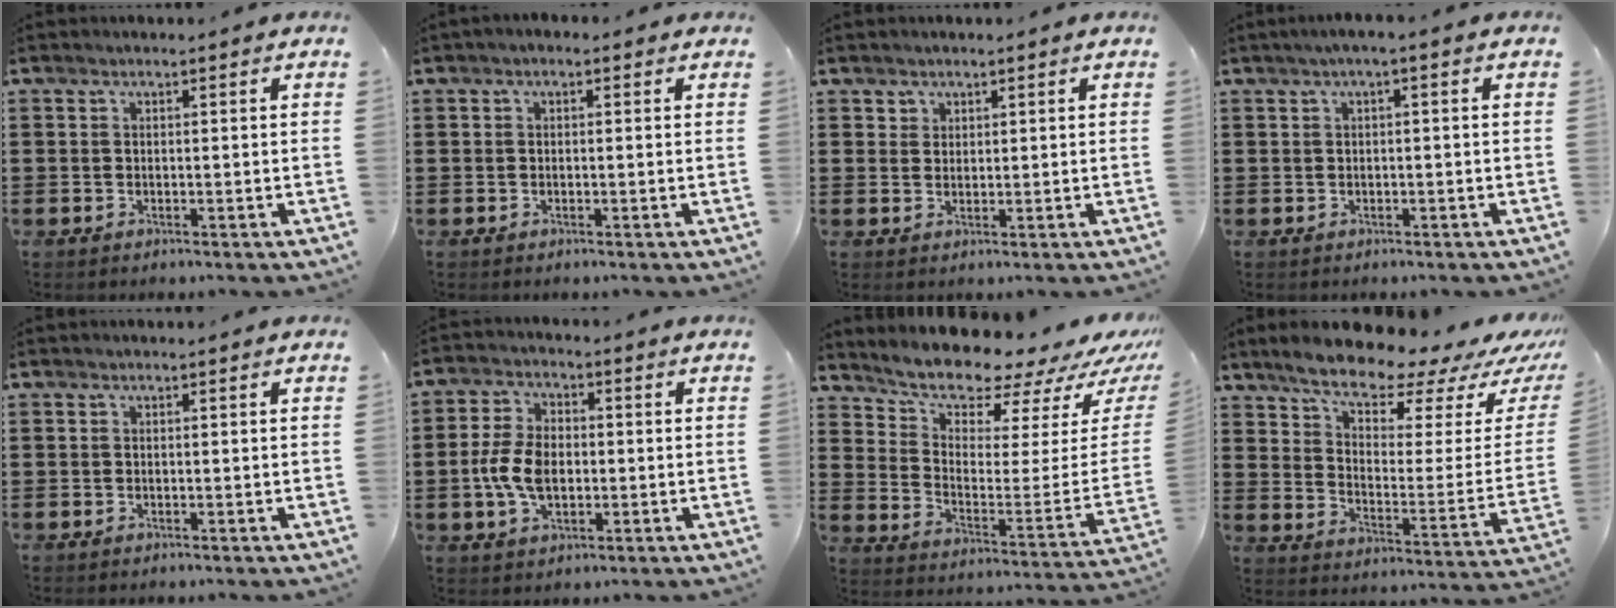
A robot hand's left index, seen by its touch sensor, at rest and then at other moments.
{"total": 0.7, "force": [-0.3, 0.4, 0.5], "torque": [-0.009, 0.001, -0.007]}
{"total": 1.5, "force": [1.1, 1.0, 0.1], "torque": [-0.005, 0.003, 0.023]}
{"total": 1.5, "force": [-0.4, 0.2, 1.4], "torque": [-0.020, -0.002, -0.008]}
{"total": 0.0}
{"total": 7.3, "force": [-1.0, 4.7, 5.5], "torque": [-0.137, 0.005, -0.026]}
{"total": 8.2, "force": [8.0, 1.6, 1.2], "torque": [-0.042, -0.089, 0.130]}
{"total": 10.3, "force": [9.0, 2.3, 4.4], "torque": [-0.104, -0.059, 0.151]}